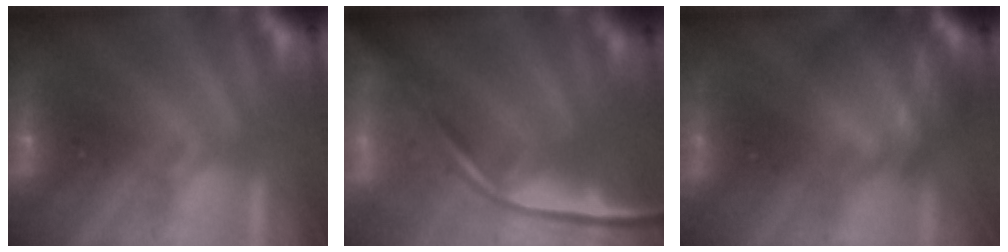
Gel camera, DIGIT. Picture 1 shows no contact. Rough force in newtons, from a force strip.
{"total": 7.4}
{"total": 8.5}